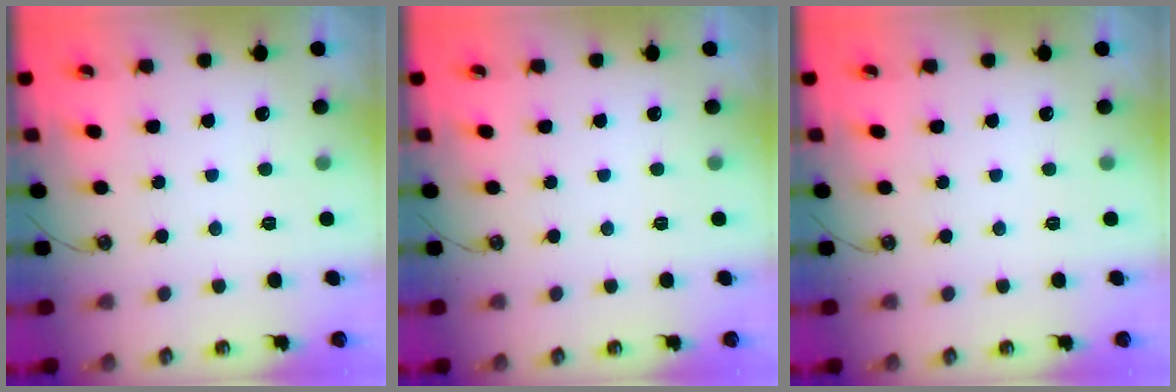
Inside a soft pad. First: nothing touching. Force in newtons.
{"total": 0.0}
{"total": 0.0}